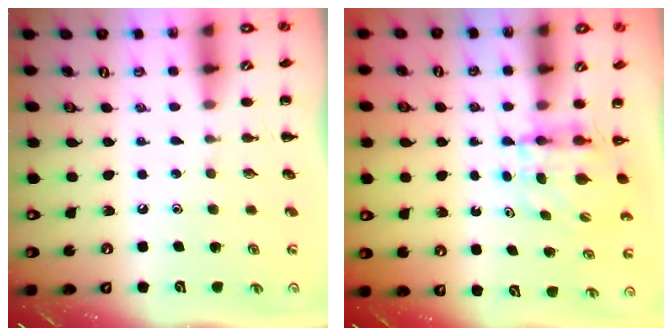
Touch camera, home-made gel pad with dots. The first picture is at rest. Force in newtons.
{"total": 4.0, "press": 4.0, "slide": 0.1}